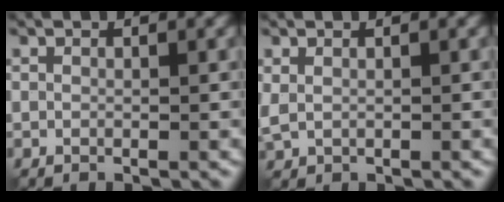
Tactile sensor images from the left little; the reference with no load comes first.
{"total": 1.4, "force": [0.6, 0.8, 1.0], "torque": [-0.028, 0.004, 0.019]}